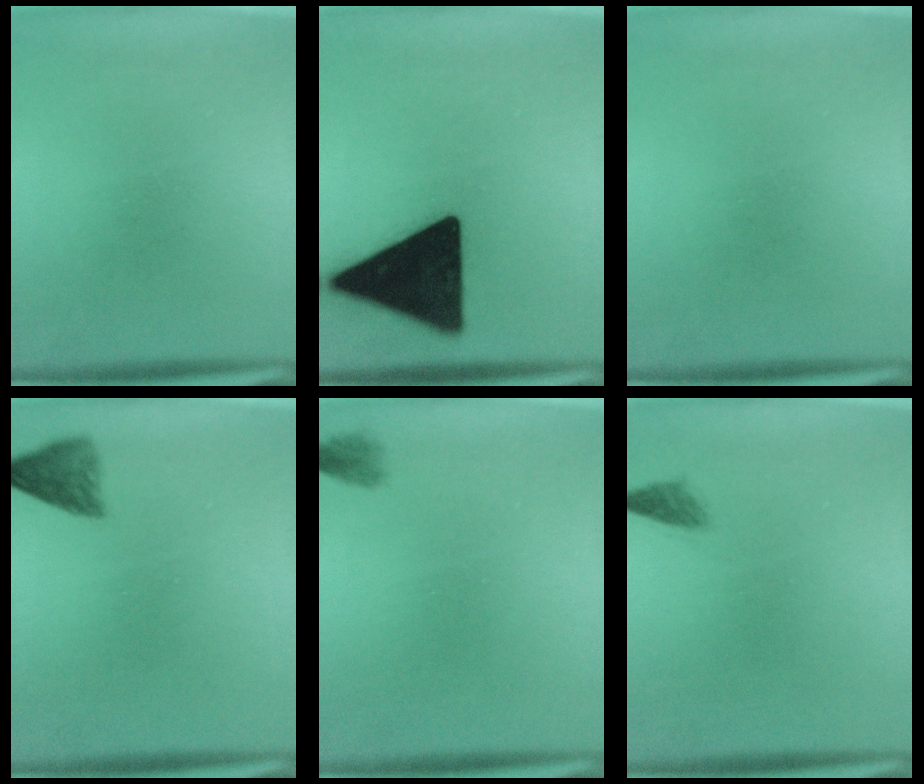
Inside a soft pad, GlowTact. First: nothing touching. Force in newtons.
{"total": 19.5}
{"total": 0.0}
{"total": 3.2}
{"total": 1.3}
{"total": 1.3}